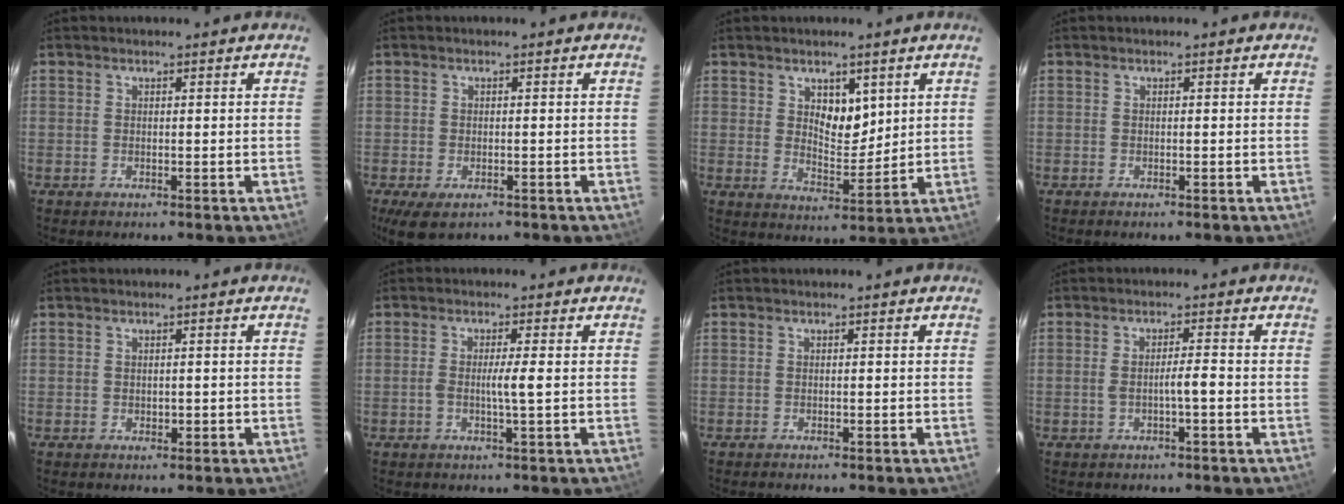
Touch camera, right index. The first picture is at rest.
{"total": 5.7, "force": [-3.7, 2.8, 3.3], "torque": [-0.061, -0.011, -0.058]}
{"total": 5.7, "force": [2.5, 2.9, 4.2], "torque": [-0.067, -0.004, 0.048]}
{"total": 0.6, "force": [-0.5, 0.0, 0.3], "torque": [-0.008, -0.001, -0.008]}
{"total": 0.8, "force": [-0.1, 0.6, 0.6], "torque": [-0.008, 0.001, 0.001]}
{"total": 2.9, "force": [-0.3, -0.4, 2.8], "torque": [-0.053, -0.002, -0.006]}
{"total": 1.4, "force": [-1.2, 0.0, 0.8], "torque": [-0.011, -0.001, -0.014]}
{"total": 2.9, "force": [-0.8, 0.1, 2.8], "torque": [-0.047, 0.003, -0.013]}